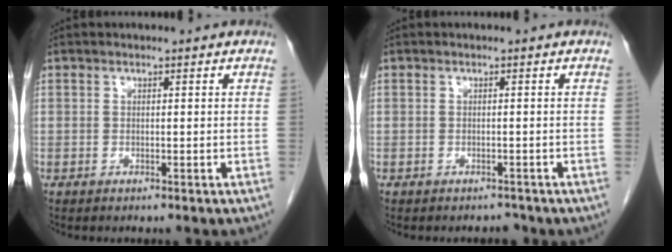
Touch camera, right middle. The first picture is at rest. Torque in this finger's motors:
{"motor_torque": [0.03, -0.02, 0.00, 0.00]}